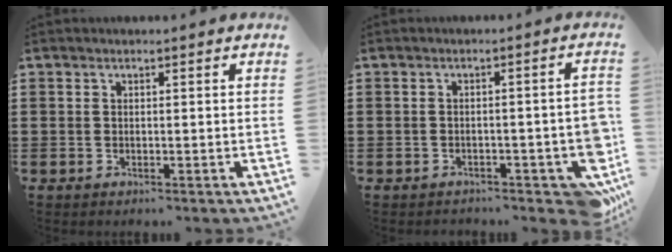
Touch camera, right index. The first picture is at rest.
{"total": 4.4, "force": [-2.6, 1.4, 3.2], "torque": [-0.043, -0.006, -0.046]}